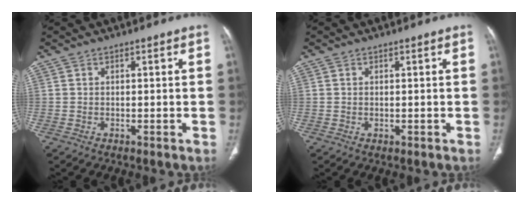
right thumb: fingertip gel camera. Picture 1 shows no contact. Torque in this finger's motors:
{"motor_torque": [-0.21, 0.14, -0.32, 0.18, 0.08]}